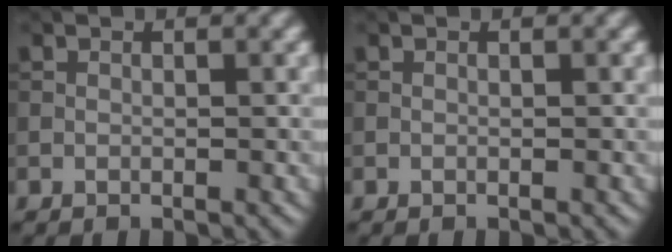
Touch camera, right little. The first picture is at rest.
{"total": 0.0}